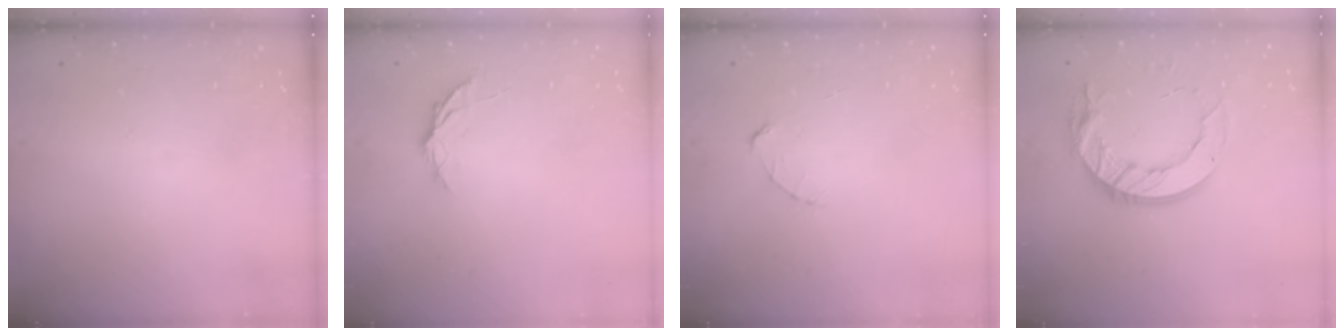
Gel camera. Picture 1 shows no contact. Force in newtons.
{"total": 5.1, "press": 5.1, "slide": 0.4}
{"total": 2.7, "press": 2.7, "slide": 0.3}
{"total": 14.6, "press": 14.5, "slide": 0.9}